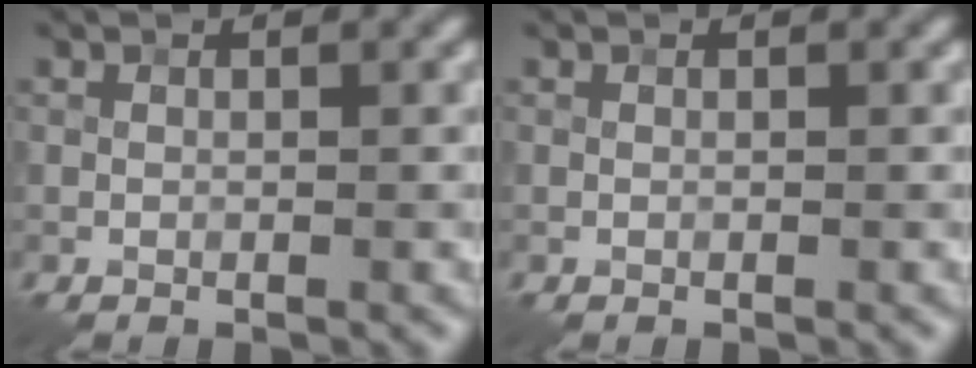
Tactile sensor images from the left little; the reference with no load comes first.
{"total": 0.0}